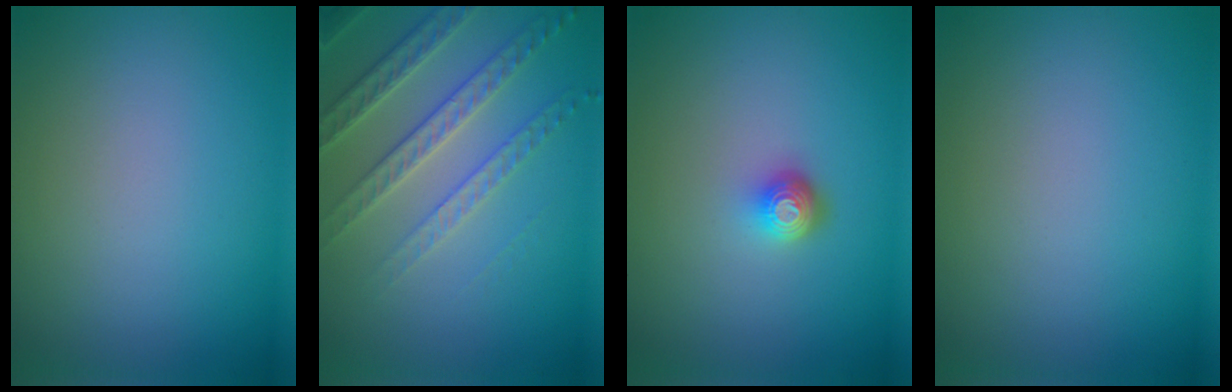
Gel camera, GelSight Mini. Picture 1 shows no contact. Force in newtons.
{"total": 4.4, "press": 3.9, "slide": 1.9}
{"total": 1.9, "press": 1.4, "slide": 1.3}
{"total": 0.0}